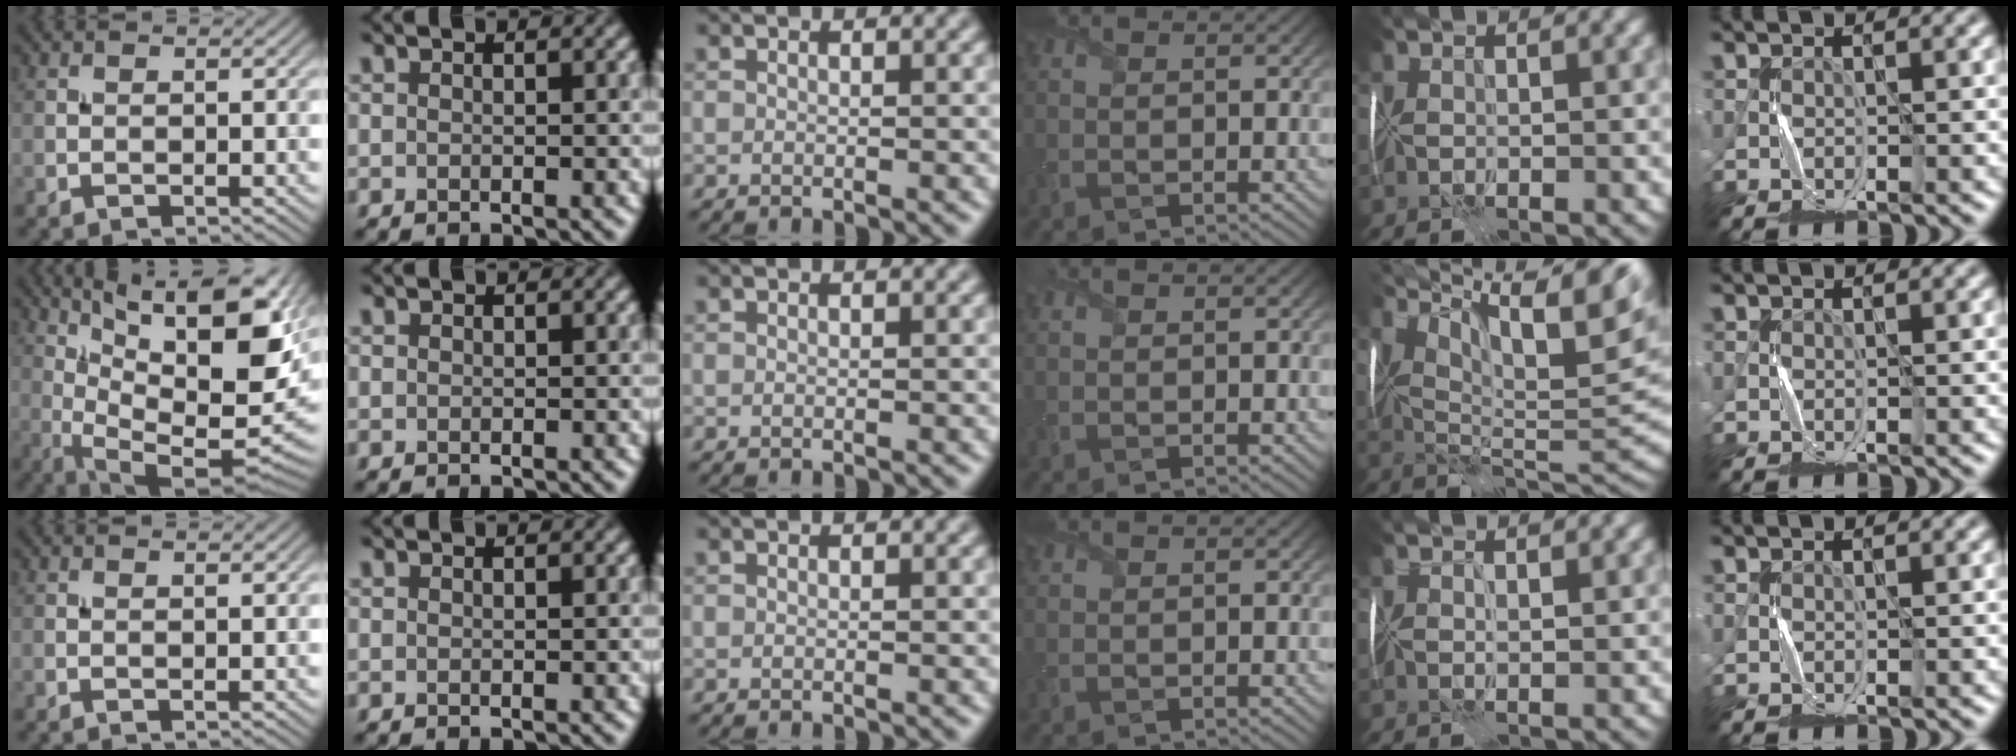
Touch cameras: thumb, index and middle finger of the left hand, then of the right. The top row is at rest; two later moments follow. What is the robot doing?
{"motion": "fold", "object": "handkerchief"}